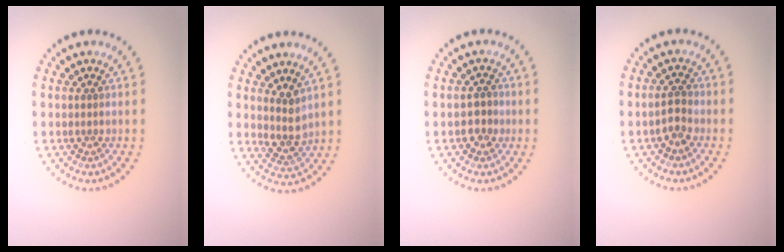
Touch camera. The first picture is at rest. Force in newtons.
{"total": 2.5, "press": 1.9, "slide": 1.6}
{"total": 1.9, "press": 1.8, "slide": 0.5}
{"total": 1.9, "press": 1.8, "slide": 0.6}